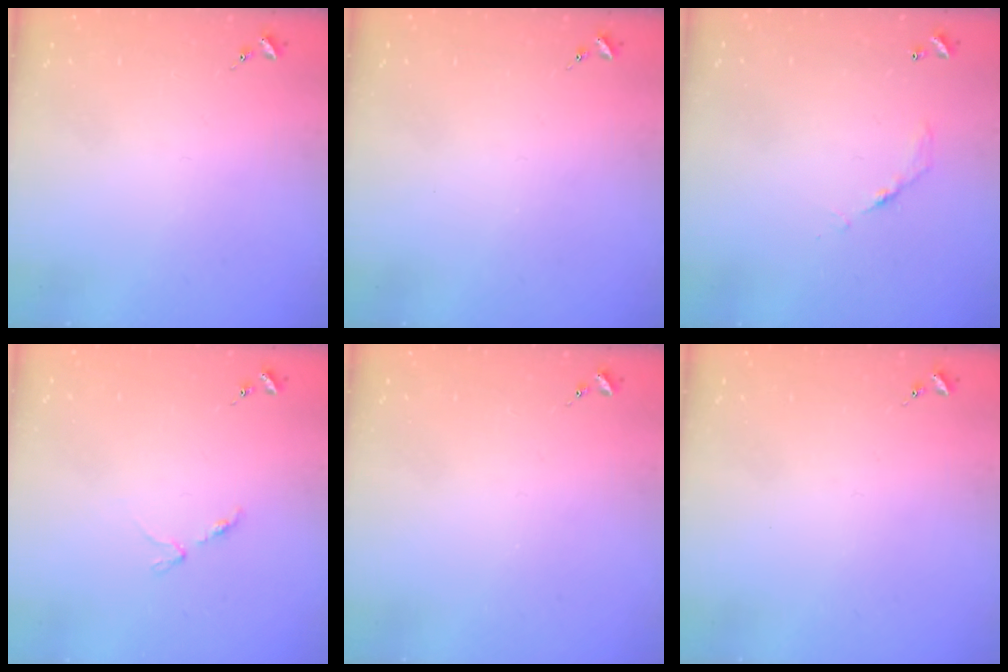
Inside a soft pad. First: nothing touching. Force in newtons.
{"total": 0.0}
{"total": 5.0, "press": 5.0, "slide": 0.3}
{"total": 3.4, "press": 3.4, "slide": 0.5}
{"total": 0.0}
{"total": 0.0}